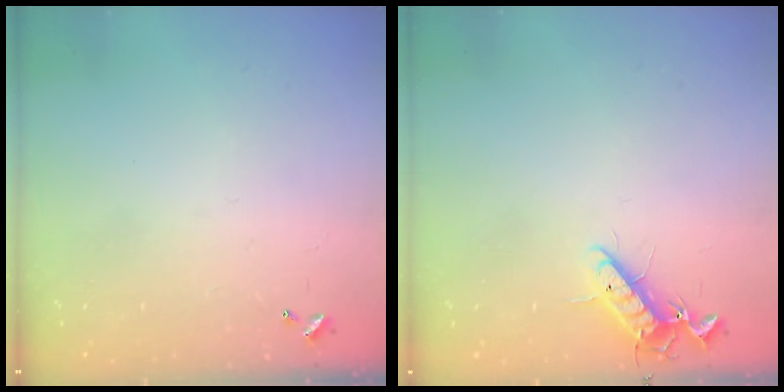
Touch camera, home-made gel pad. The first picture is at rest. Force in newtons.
{"total": 12.1, "press": 11.9, "slide": 2.0}